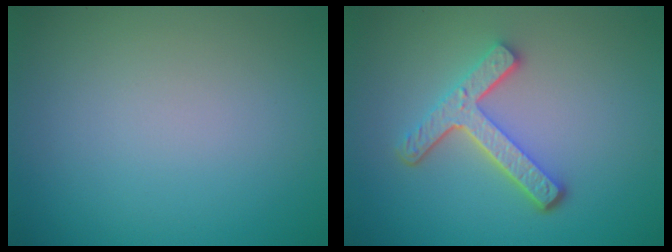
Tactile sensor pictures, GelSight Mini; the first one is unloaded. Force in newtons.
{"total": 4.6, "press": 3.4, "slide": 3.0}